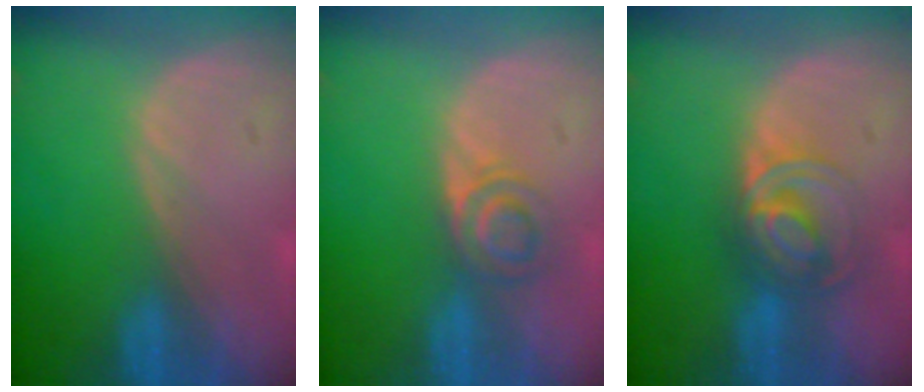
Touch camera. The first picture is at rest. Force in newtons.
{"total": 3.8, "press": 3.6, "slide": 0.9}
{"total": 6.9, "press": 5.9, "slide": 3.5}